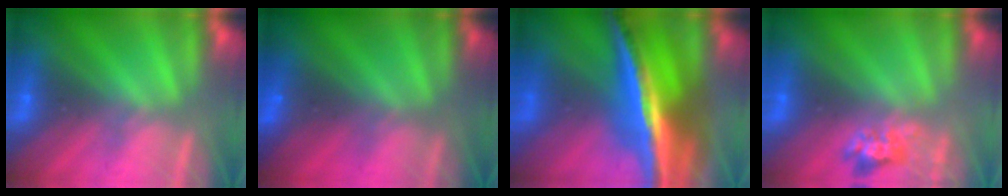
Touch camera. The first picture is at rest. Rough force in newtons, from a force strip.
{"total": 1.5}
{"total": 7.5}
{"total": 2.4}